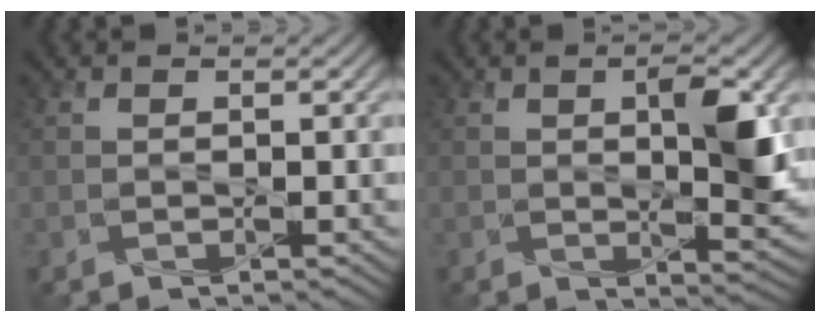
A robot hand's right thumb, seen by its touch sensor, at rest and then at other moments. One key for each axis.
{"total": 6.0, "fx": 1.2, "fy": 1.7, "fz": 5.6, "tx": -0.092, "ty": -0.007, "tz": 0.022}